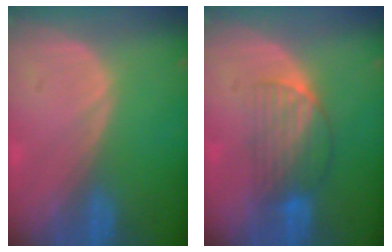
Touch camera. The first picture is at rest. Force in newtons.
{"total": 6.5, "press": 5.7, "slide": 3.2}